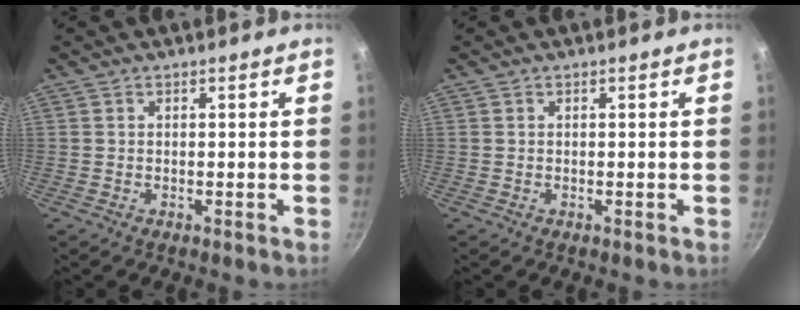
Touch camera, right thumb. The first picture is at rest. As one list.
[{"total": 0.0}]